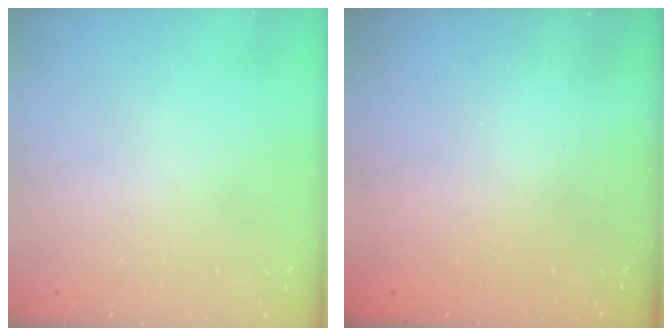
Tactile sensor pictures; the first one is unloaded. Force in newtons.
{"total": 2.3, "press": 2.2, "slide": 0.8}